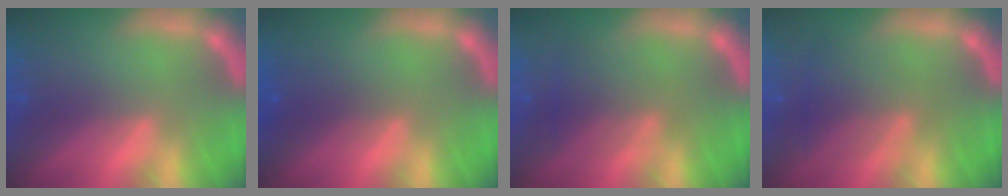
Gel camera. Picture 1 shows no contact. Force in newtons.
{"total": 2.0}
{"total": 3.4}
{"total": 4.0}